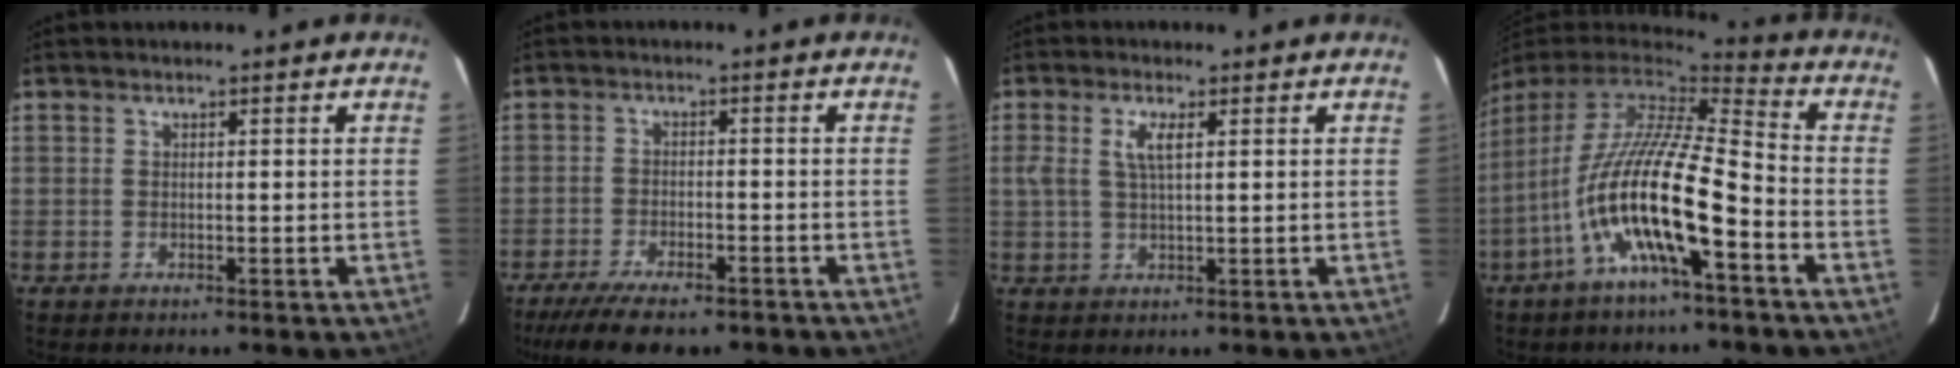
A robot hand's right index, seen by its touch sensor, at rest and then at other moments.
{"total": 12.3, "force": [-9.9, 3.7, 6.4], "torque": [-0.142, -0.030, -0.158]}
{"total": 3.7, "force": [1.1, 1.0, 3.4], "torque": [-0.068, 0.004, 0.023]}
{"total": 17.2, "force": [-6.8, 3.2, 15.5], "torque": [-0.284, -0.022, -0.134]}